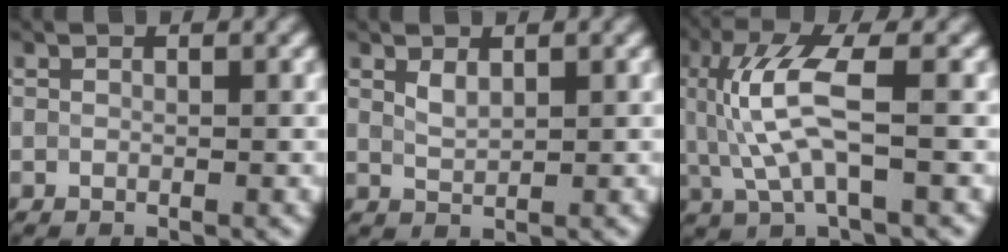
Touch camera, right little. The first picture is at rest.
{"total": 1.3, "force": [0.9, 0.5, 0.9], "torque": [-0.023, 0.001, 0.022]}
{"total": 6.3, "force": [0.6, 1.8, 6.0], "torque": [-0.145, -0.002, 0.015]}